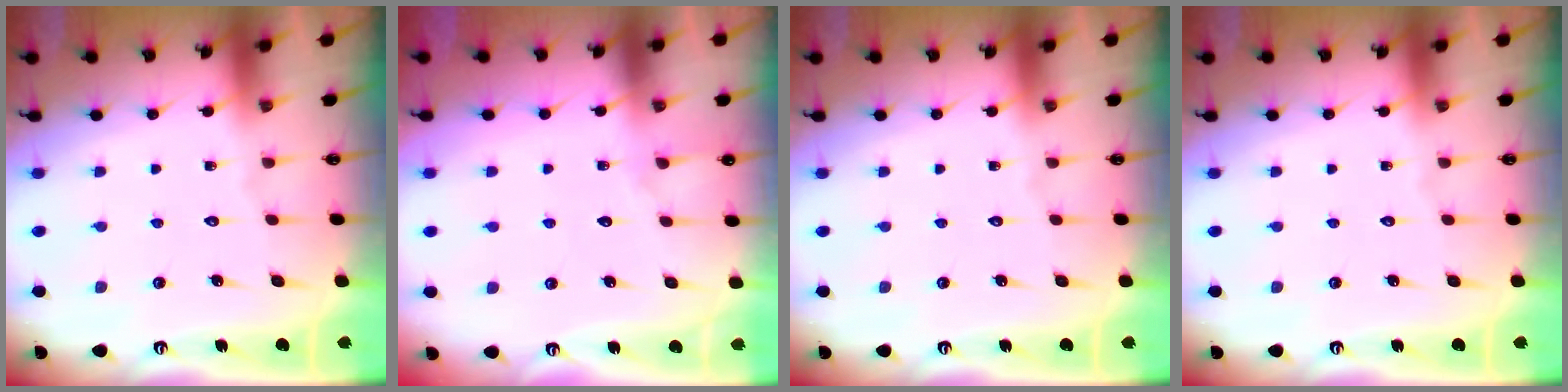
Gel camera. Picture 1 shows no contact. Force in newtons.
{"total": 5.0, "press": 5.0, "slide": 0.6}
{"total": 0.0}
{"total": 0.0}